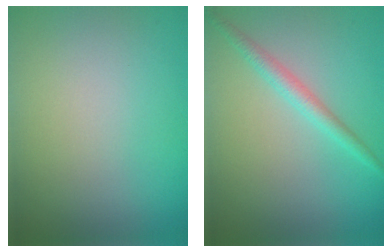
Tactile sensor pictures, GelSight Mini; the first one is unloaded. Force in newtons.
{"total": 1.9, "press": 1.9, "slide": 0.0}